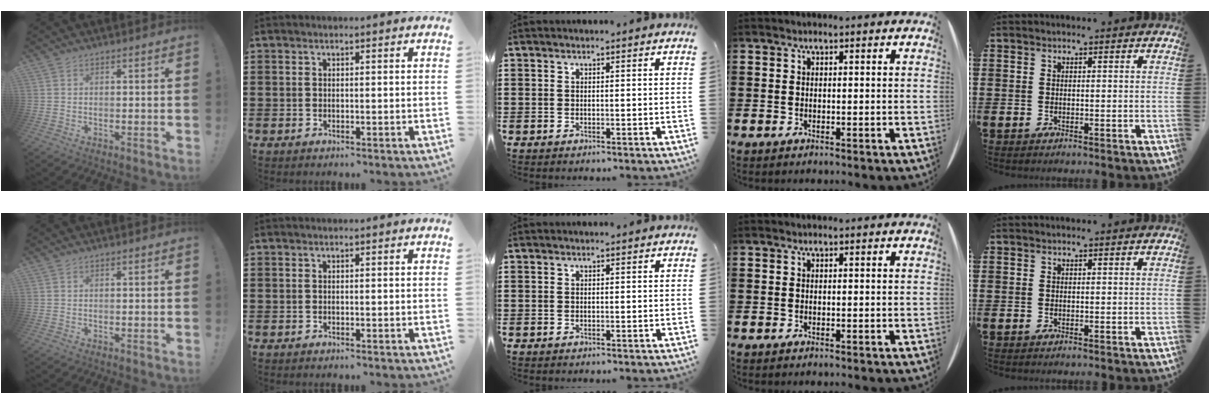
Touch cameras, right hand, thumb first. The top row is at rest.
{}